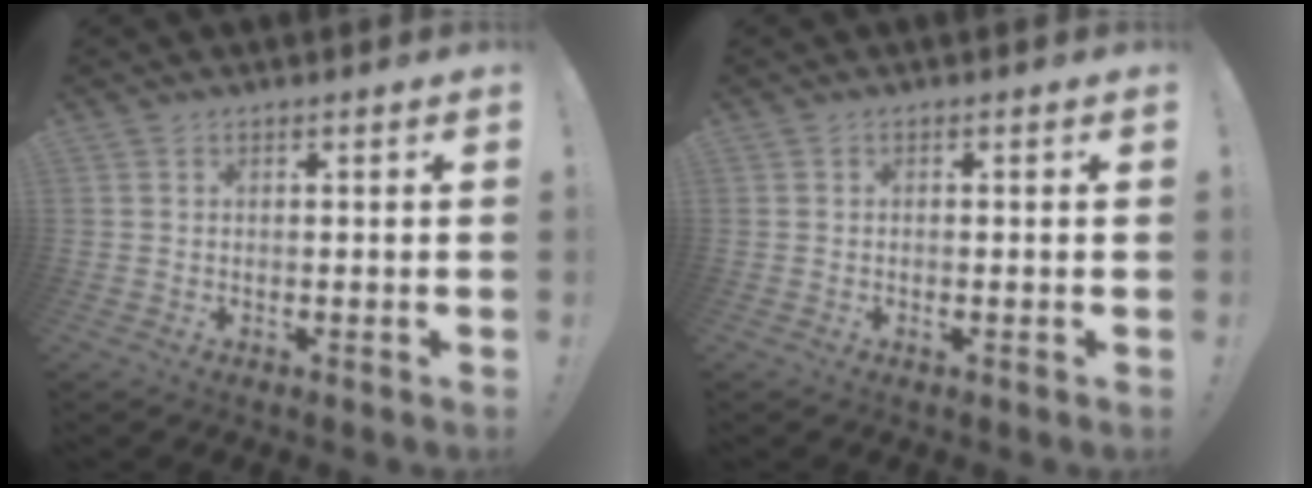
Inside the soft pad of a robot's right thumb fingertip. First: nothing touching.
{"total": 0.6, "force": [-0.4, 0.0, 0.5], "torque": [-0.010, -0.002, -0.006]}